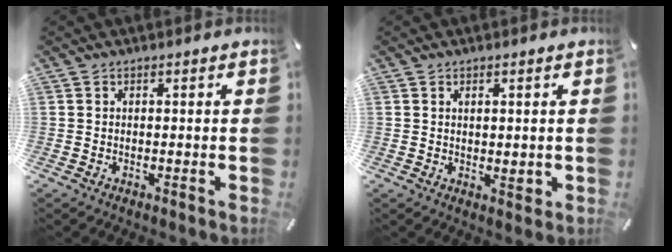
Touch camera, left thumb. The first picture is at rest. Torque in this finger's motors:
{"motor_torque": [-0.02, -0.15, 0.18, 0.18, -0.01]}